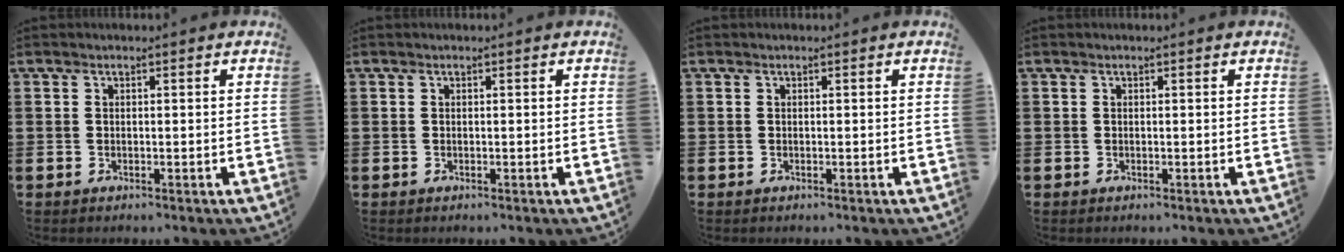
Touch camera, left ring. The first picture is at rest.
{"total": 0.0}
{"total": 0.0}
{"total": 0.0}